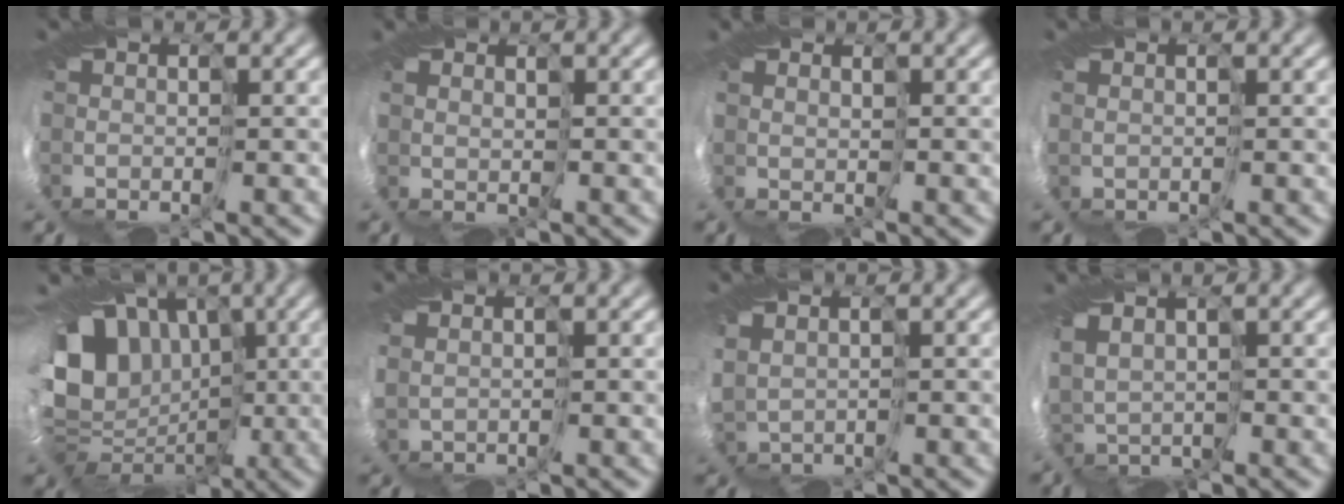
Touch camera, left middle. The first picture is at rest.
{"total": 1.3, "force": [1.1, 0.1, -0.6], "torque": [-0.006, 0.003, 0.011]}
{"total": 1.2, "force": [1.1, 0.2, -0.6], "torque": [-0.006, 0.003, 0.009]}
{"total": 0.7, "force": [0.1, 0.7, -0.1], "torque": [-0.014, -0.001, 0.013]}
{"total": 12.3, "force": [2.2, 10.6, 5.9], "torque": [-0.115, 0.005, 0.000]}
{"total": 1.9, "force": [1.3, 1.3, 0.5], "torque": [-0.036, 0.009, 0.028]}
{"total": 2.2, "force": [1.2, 1.6, 0.8], "torque": [-0.058, 0.006, 0.031]}
{"total": 1.5, "force": [1.4, 0.4, 0.1], "torque": [-0.034, 0.003, 0.013]}